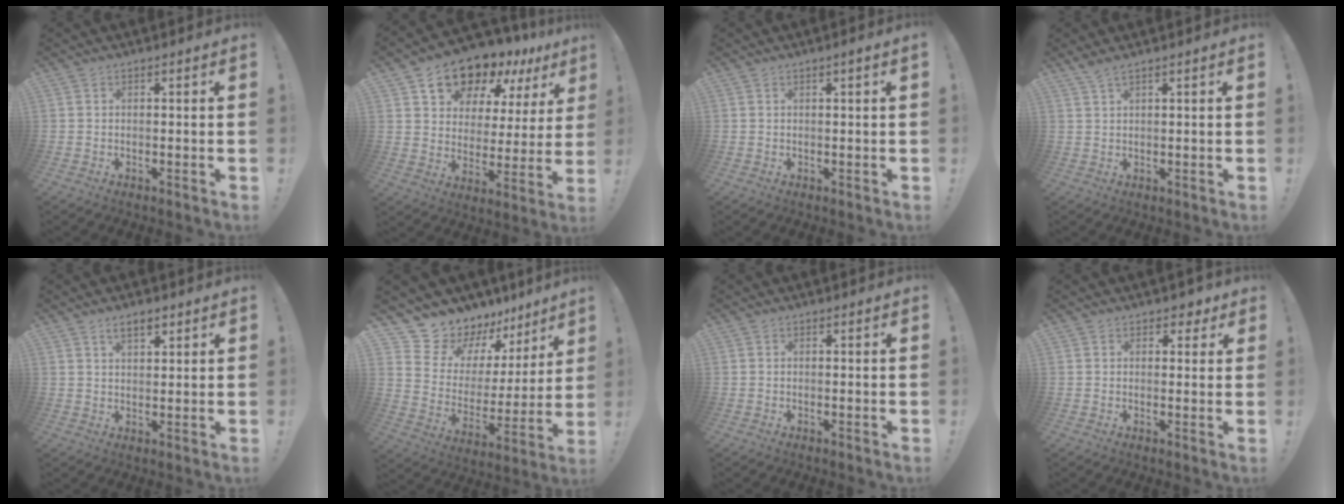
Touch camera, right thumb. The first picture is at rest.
{"total": 15.1, "force": [13.0, 6.4, 4.1], "torque": [-0.067, -0.112, 0.232]}
{"total": 1.4, "force": [0.4, -0.3, 1.3], "torque": [-0.020, -0.003, 0.005]}
{"total": 2.5, "force": [1.9, 0.2, 1.5], "torque": [-0.034, -0.008, 0.035]}
{"total": 4.4, "force": [2.8, 2.0, 2.7], "torque": [-0.041, -0.011, 0.048]}
{"total": 12.1, "force": [11.1, 4.8, 0.1], "torque": [-0.007, -0.114, 0.211]}
{"total": 0.0}
{"total": 3.1, "force": [1.9, 2.3, 1.0], "torque": [0.000, -0.009, 0.030]}